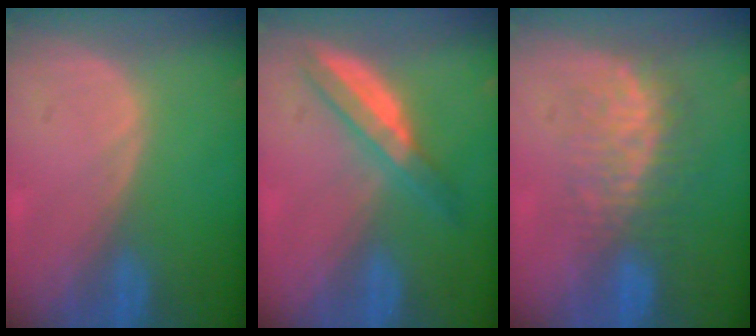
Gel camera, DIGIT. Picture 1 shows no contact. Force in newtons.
{"total": 5.7, "press": 5.2, "slide": 2.5}
{"total": 8.2, "press": 7.4, "slide": 3.5}